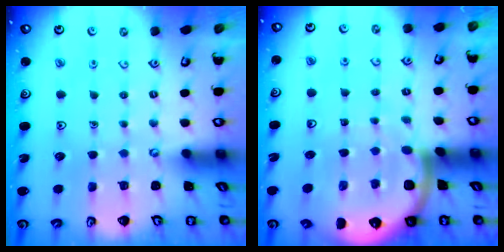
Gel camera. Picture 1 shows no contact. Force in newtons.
{"total": 8.1, "press": 8.0, "slide": 1.0}